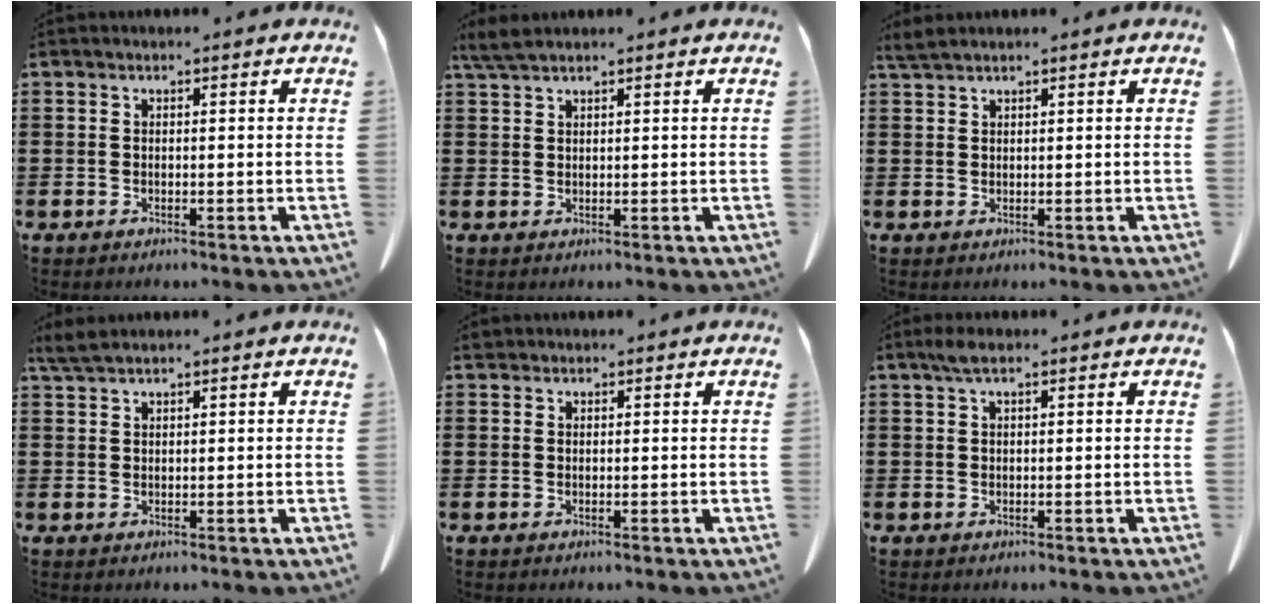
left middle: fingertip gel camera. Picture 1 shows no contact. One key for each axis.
{"total": 2.5, "fx": 1.9, "fy": 0.3, "fz": 1.6, "tx": -0.036, "ty": -0.001, "tz": 0.037}
{"total": 1.6, "fx": 1.4, "fy": 0.0, "fz": 0.8, "tx": -0.020, "ty": -0.002, "tz": 0.027}
{"total": 2.3, "fx": 1.8, "fy": 0.3, "fz": 1.4, "tx": -0.031, "ty": 0.000, "tz": 0.035}
{"total": 0.8, "fx": 0.6, "fy": 0.4, "fz": 0.2, "tx": -0.008, "ty": 0.002, "tz": 0.013}
{"total": 1.9, "fx": 1.0, "fy": 0.5, "fz": 1.5, "tx": -0.033, "ty": 0.002, "tz": 0.017}